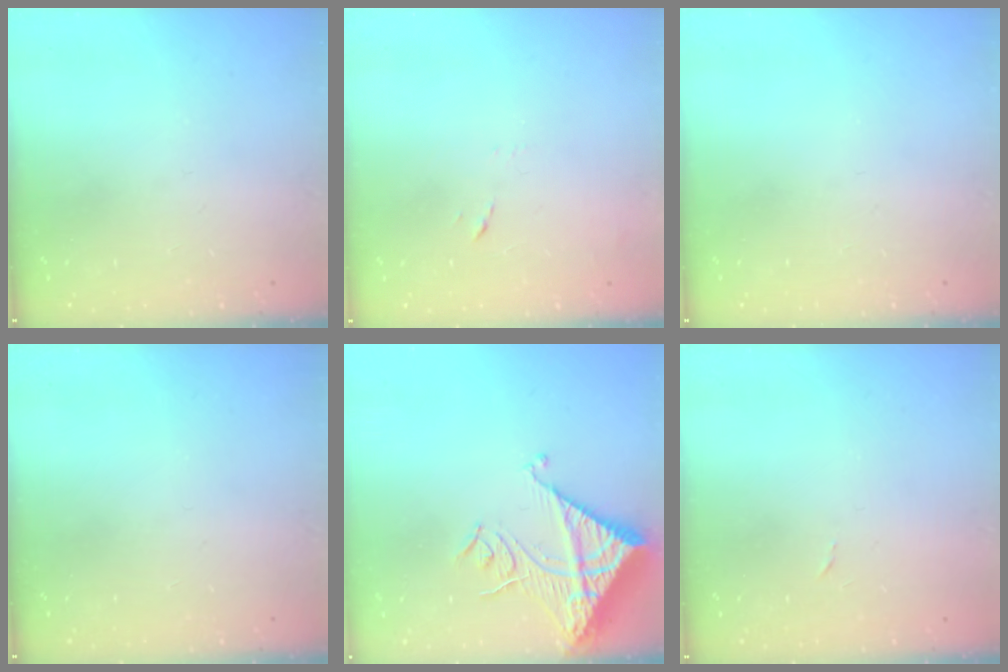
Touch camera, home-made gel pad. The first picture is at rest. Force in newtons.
{"total": 7.2, "press": 7.2, "slide": 0.6}
{"total": 0.0}
{"total": 0.0}
{"total": 14.3, "press": 14.2, "slide": 1.6}
{"total": 2.4, "press": 2.4, "slide": 0.4}